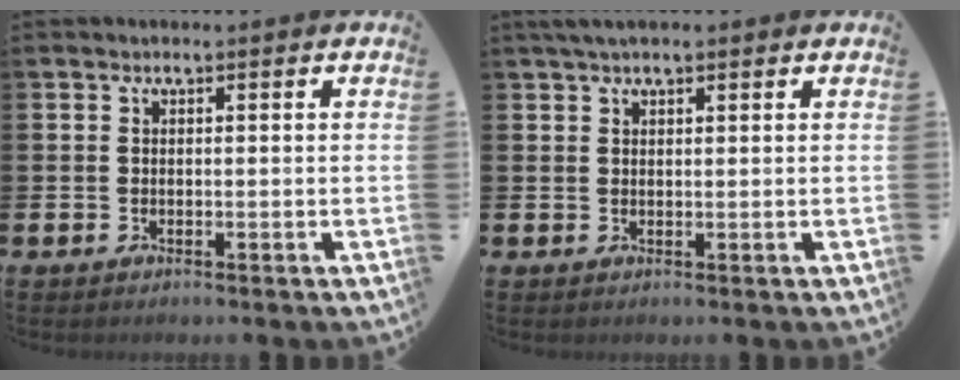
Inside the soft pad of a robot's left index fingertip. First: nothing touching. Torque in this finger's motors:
{"motor_torque": [0.99, -1.15, 0.36, 0.05]}